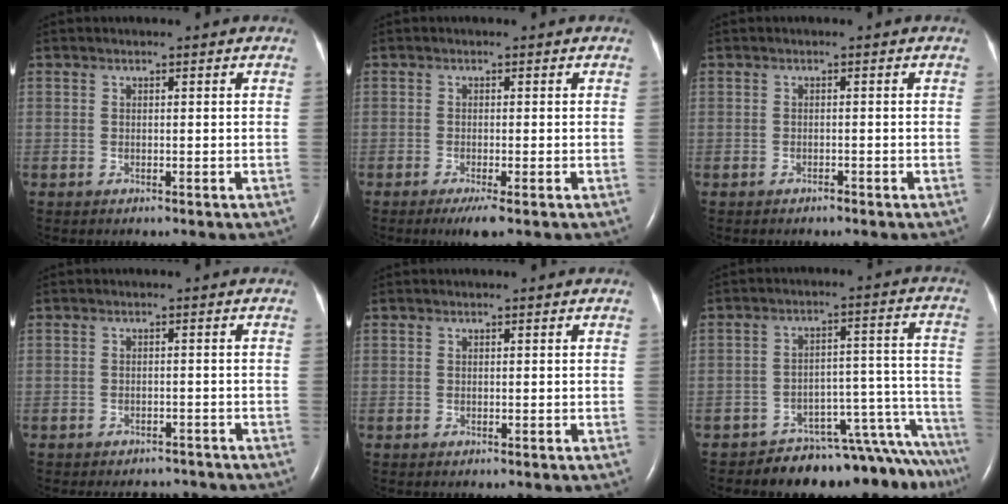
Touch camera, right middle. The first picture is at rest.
{"total": 2.5, "force": [-1.5, 0.1, 2.1], "torque": [-0.038, -0.009, -0.026]}
{"total": 0.5, "force": [-0.5, 0.1, 0.1], "torque": [-0.008, -0.001, -0.009]}
{"total": 5.9, "force": [-5.5, 2.1, 1.0], "torque": [-0.012, 0.001, -0.064]}
{"total": 0.0}
{"total": 14.0, "force": [-13.6, 1.8, 2.8], "torque": [0.013, 0.063, -0.175]}